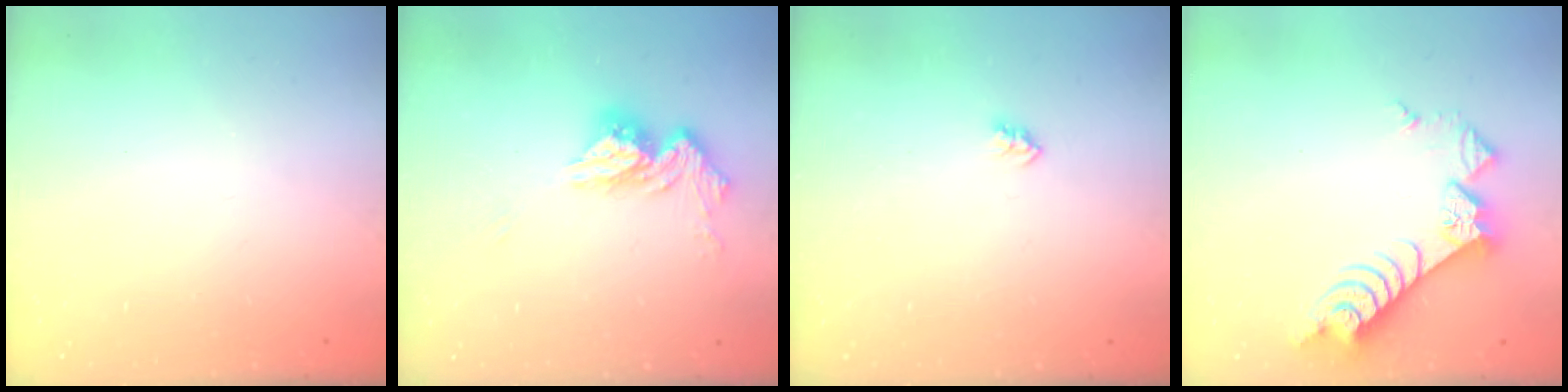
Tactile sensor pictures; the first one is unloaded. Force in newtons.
{"total": 11.7, "press": 11.7, "slide": 0.9}
{"total": 2.3, "press": 2.2, "slide": 0.4}
{"total": 9.4, "press": 9.3, "slide": 1.2}